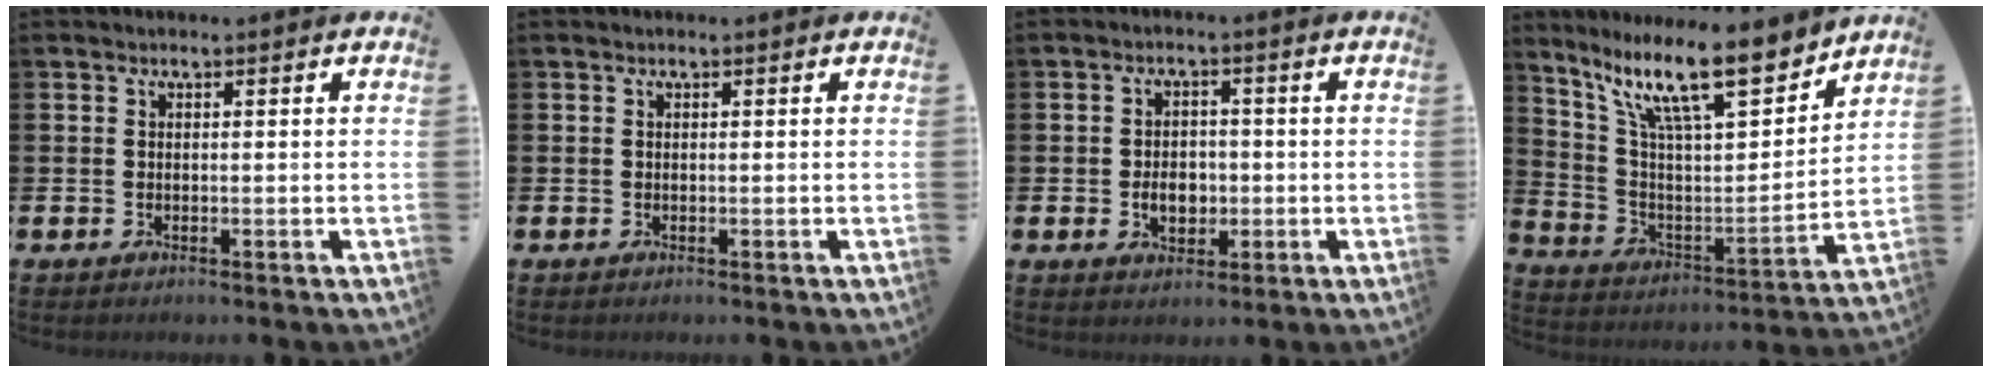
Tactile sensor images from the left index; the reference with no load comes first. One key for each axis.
{"total": 0.0}
{"total": 3.7, "fx": -0.7, "fy": 2.8, "fz": 2.4, "tx": -0.034, "ty": -0.001, "tz": -0.020}
{"total": 14.4, "fx": 10.5, "fy": 3.7, "fz": 9.1, "tx": -0.188, "ty": -0.053, "tz": 0.181}